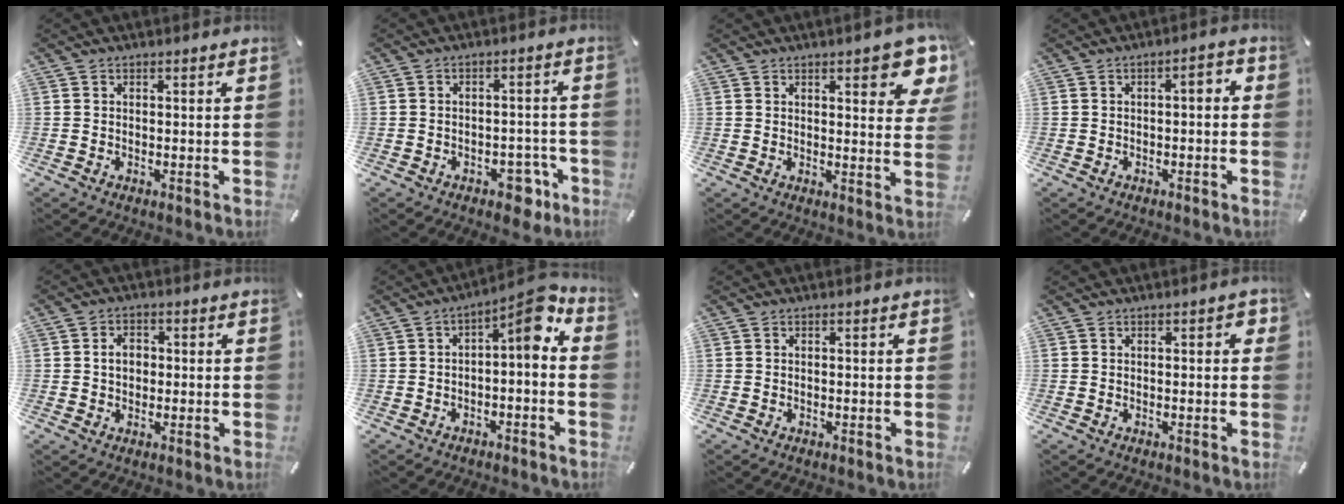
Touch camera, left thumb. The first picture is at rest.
{"total": 6.7, "force": [-4.0, 3.8, 3.8], "torque": [-0.037, 0.021, -0.069]}
{"total": 9.5, "force": [5.5, 3.0, 7.2], "torque": [-0.088, -0.032, 0.088]}
{"total": 3.4, "force": [-1.0, 1.4, 2.9], "torque": [-0.054, 0.015, -0.022]}
{"total": 3.9, "force": [0.0, 3.1, 2.4], "torque": [-0.039, 0.006, -0.005]}
{"total": 8.2, "force": [1.5, 2.8, 7.6], "torque": [-0.114, -0.015, 0.018]}
{"total": 0.0}
{"total": 2.0, "force": [0.0, 0.8, 1.8], "torque": [-0.028, 0.003, -0.003]}